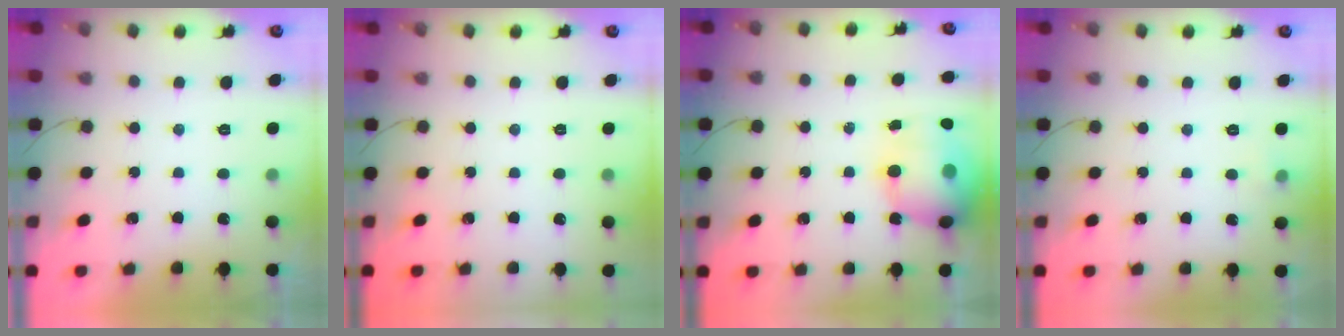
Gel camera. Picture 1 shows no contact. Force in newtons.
{"total": 0.0}
{"total": 18.9, "press": 18.4, "slide": 4.3}
{"total": 3.3, "press": 3.1, "slide": 1.2}